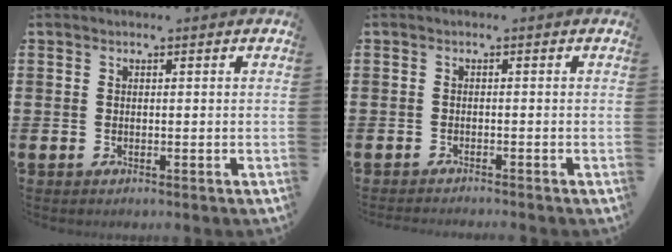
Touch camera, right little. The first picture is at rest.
{"total": 0.9, "force": [-0.9, -0.2, 0.0], "torque": [0.000, 0.000, -0.019]}